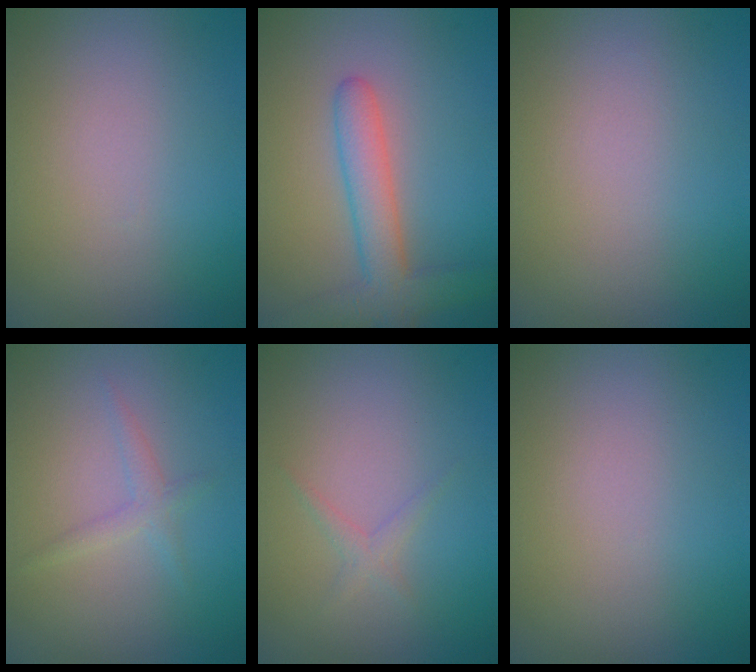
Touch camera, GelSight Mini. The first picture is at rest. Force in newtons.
{"total": 4.4, "press": 4.4, "slide": 0.2}
{"total": 0.0}
{"total": 1.4, "press": 1.4, "slide": 0.0}
{"total": 1.0, "press": 1.0, "slide": 0.0}
{"total": 0.0}